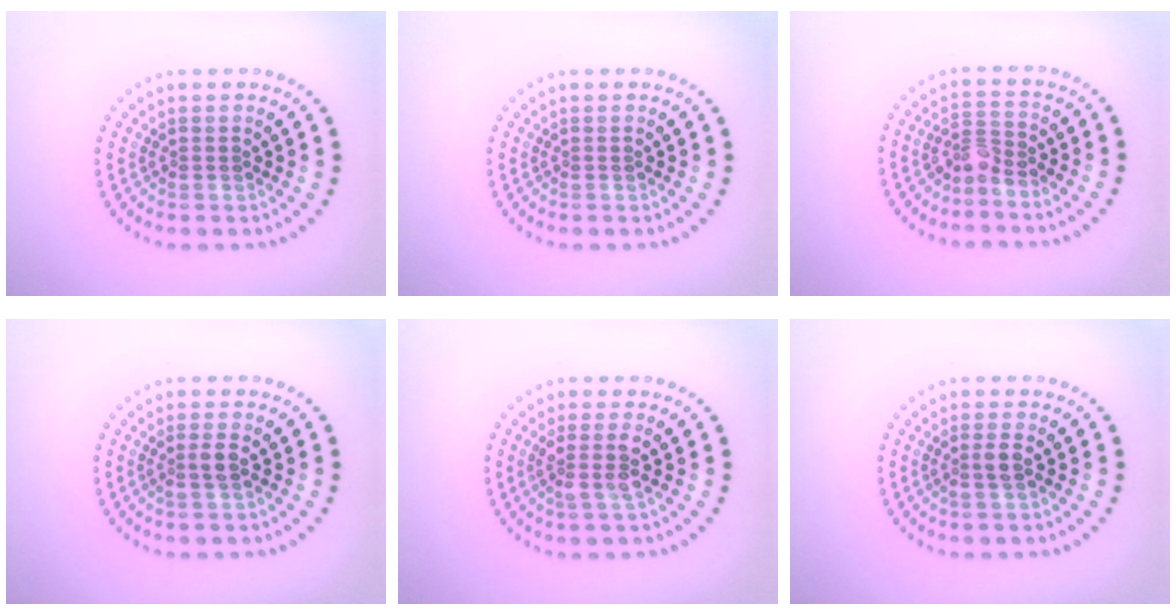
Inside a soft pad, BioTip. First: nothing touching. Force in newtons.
{"total": 0.0}
{"total": 2.1, "press": 1.5, "slide": 1.4}
{"total": 1.4, "press": 1.2, "slide": 0.8}
{"total": 2.1, "press": 1.6, "slide": 1.4}
{"total": 1.4, "press": 1.2, "slide": 0.8}